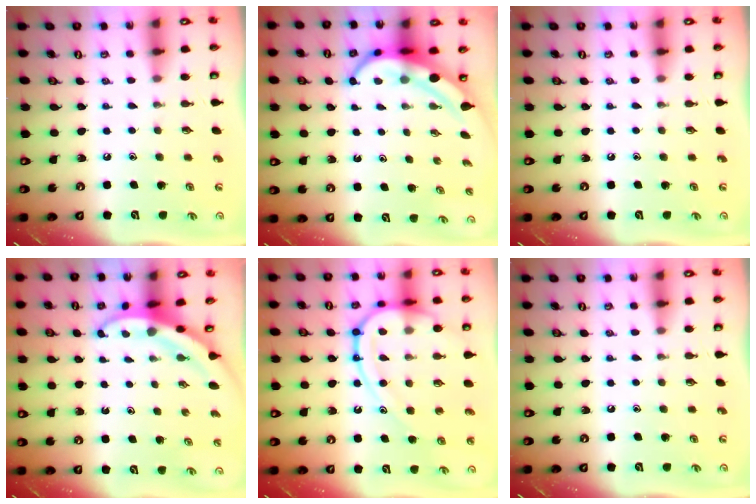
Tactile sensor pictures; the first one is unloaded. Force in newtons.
{"total": 6.1, "press": 6.1, "slide": 0.6}
{"total": 0.0}
{"total": 3.7, "press": 3.7, "slide": 0.5}
{"total": 15.1, "press": 15.0, "slide": 1.6}
{"total": 0.0}